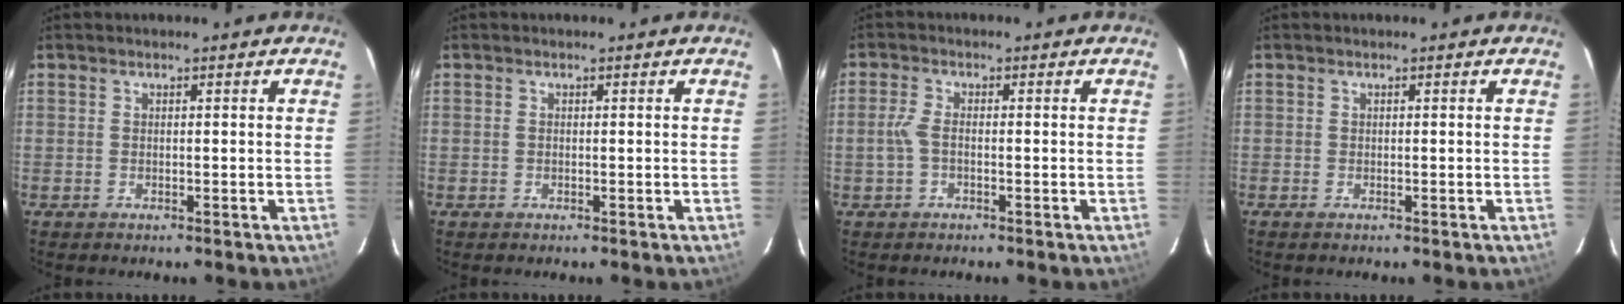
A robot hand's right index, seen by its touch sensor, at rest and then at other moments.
{"total": 0.0}
{"total": 2.8, "force": [-0.7, 1.2, 2.4], "torque": [-0.058, 0.002, -0.013]}
{"total": 0.0}